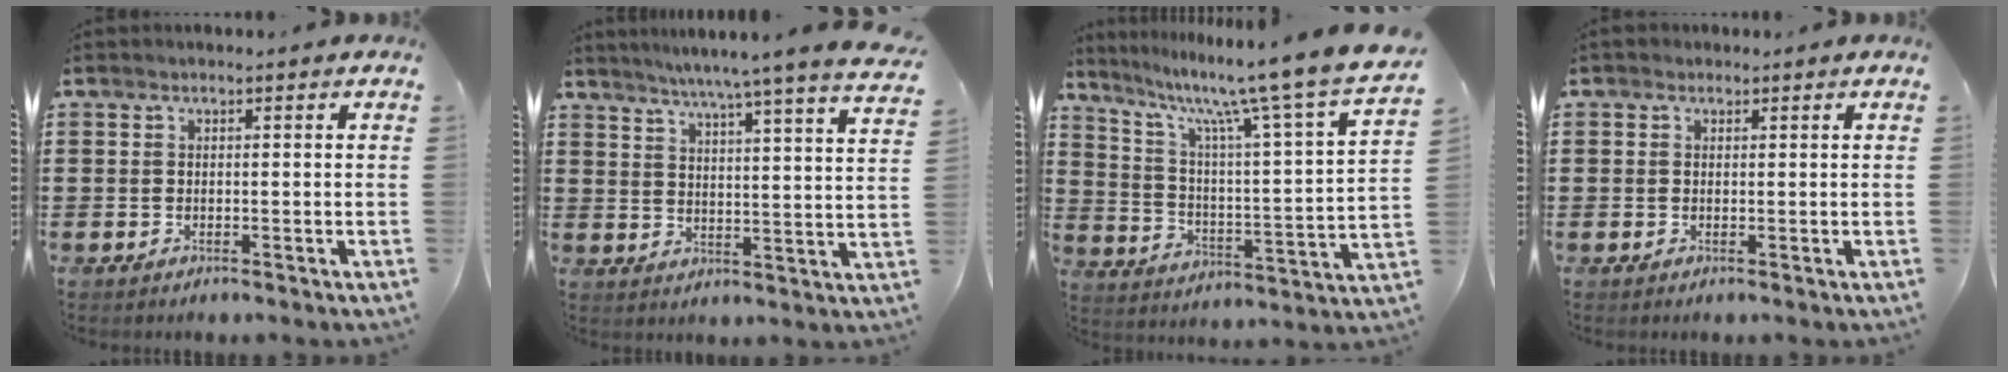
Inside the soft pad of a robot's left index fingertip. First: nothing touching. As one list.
[{"total": 5.8, "force": [5.1, -1.4, 2.5], "torque": [-0.068, -0.040, 0.081]}, {"total": 11.5, "force": [9.5, -0.6, 6.5], "torque": [-0.137, -0.082, 0.144]}, {"total": 0.7, "force": [0.4, 0.6, 0.1], "torque": [-0.004, 0.006, 0.007]}]